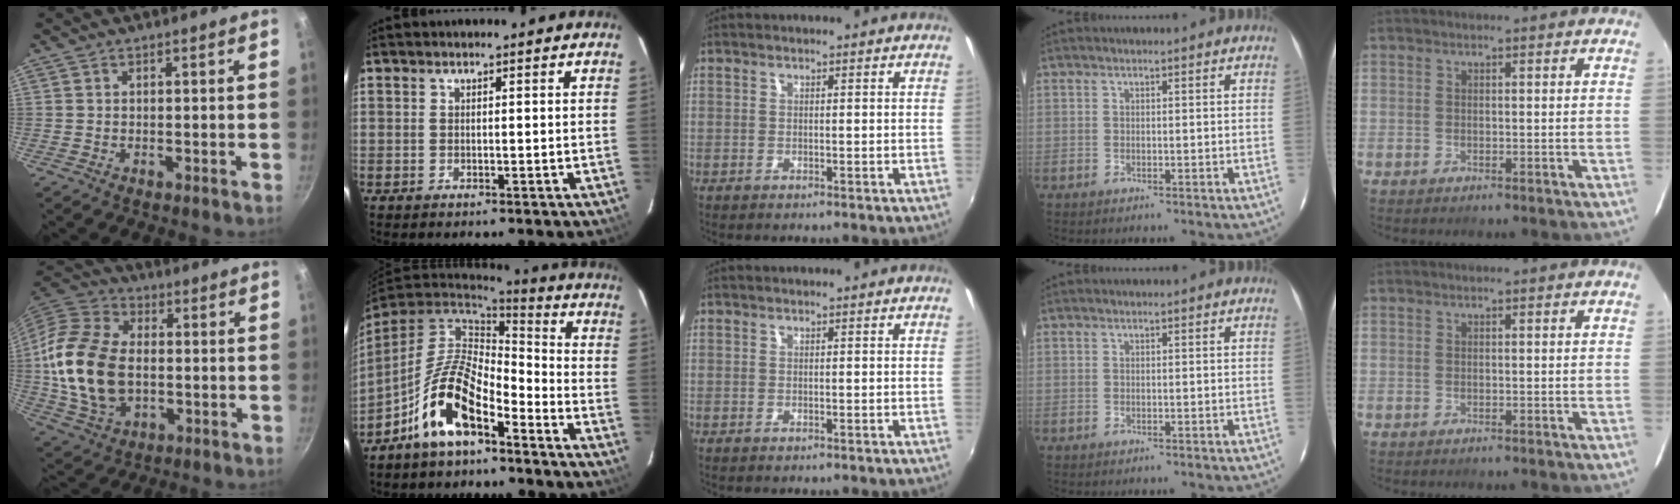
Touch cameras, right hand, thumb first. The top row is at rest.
{"thumb": {"total": 20.0, "force": [-0.9, 13.4, 14.8], "torque": [-0.278, 0.018, -0.016]}, "index": {"total": 13.3, "force": [-7.7, 5.6, 9.3], "torque": [-0.189, 0.006, -0.143]}}